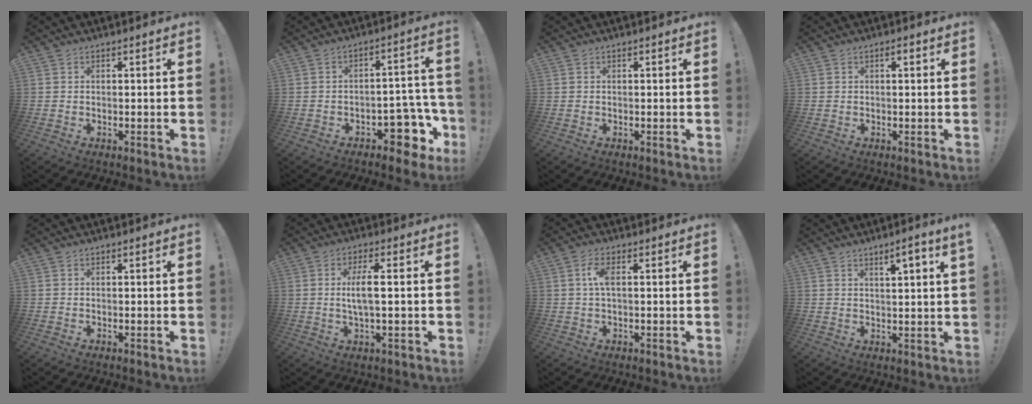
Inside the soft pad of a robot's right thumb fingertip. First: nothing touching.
{"total": 10.3, "force": [-5.6, 5.8, 6.4], "torque": [-0.049, 0.032, -0.092]}
{"total": 0.0}
{"total": 1.9, "force": [0.7, 0.4, 1.7], "torque": [-0.028, 0.002, 0.009]}
{"total": 0.0}
{"total": 7.2, "force": [0.2, 1.6, 7.0], "torque": [-0.122, -0.003, -0.003]}
{"total": 4.5, "force": [0.5, 1.5, 4.2], "torque": [-0.088, 0.005, 0.006]}
{"total": 4.4, "force": [2.6, -0.4, 3.5], "torque": [-0.039, -0.017, 0.035]}